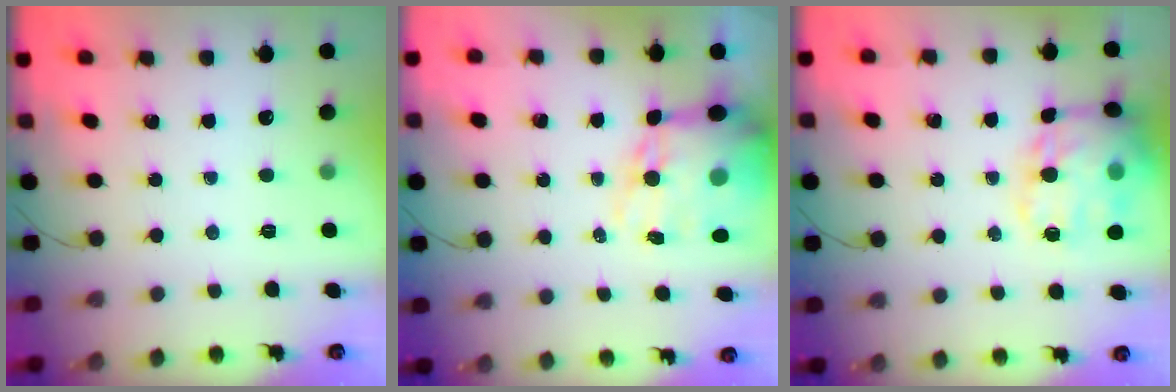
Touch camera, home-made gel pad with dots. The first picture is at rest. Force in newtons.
{"total": 15.8, "press": 15.4, "slide": 3.5}
{"total": 21.0, "press": 20.8, "slide": 2.8}